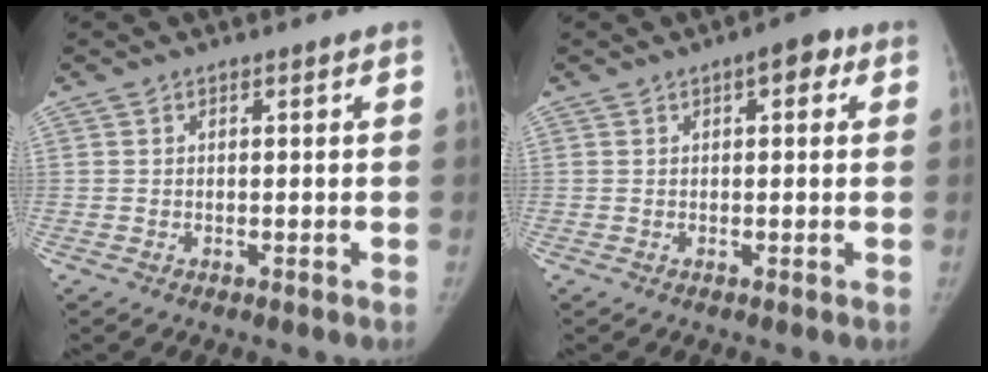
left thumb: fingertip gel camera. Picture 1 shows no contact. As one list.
[{"total": 4.1, "force": [1.7, 1.9, 3.2], "torque": [-0.026, 0.005, 0.013]}]